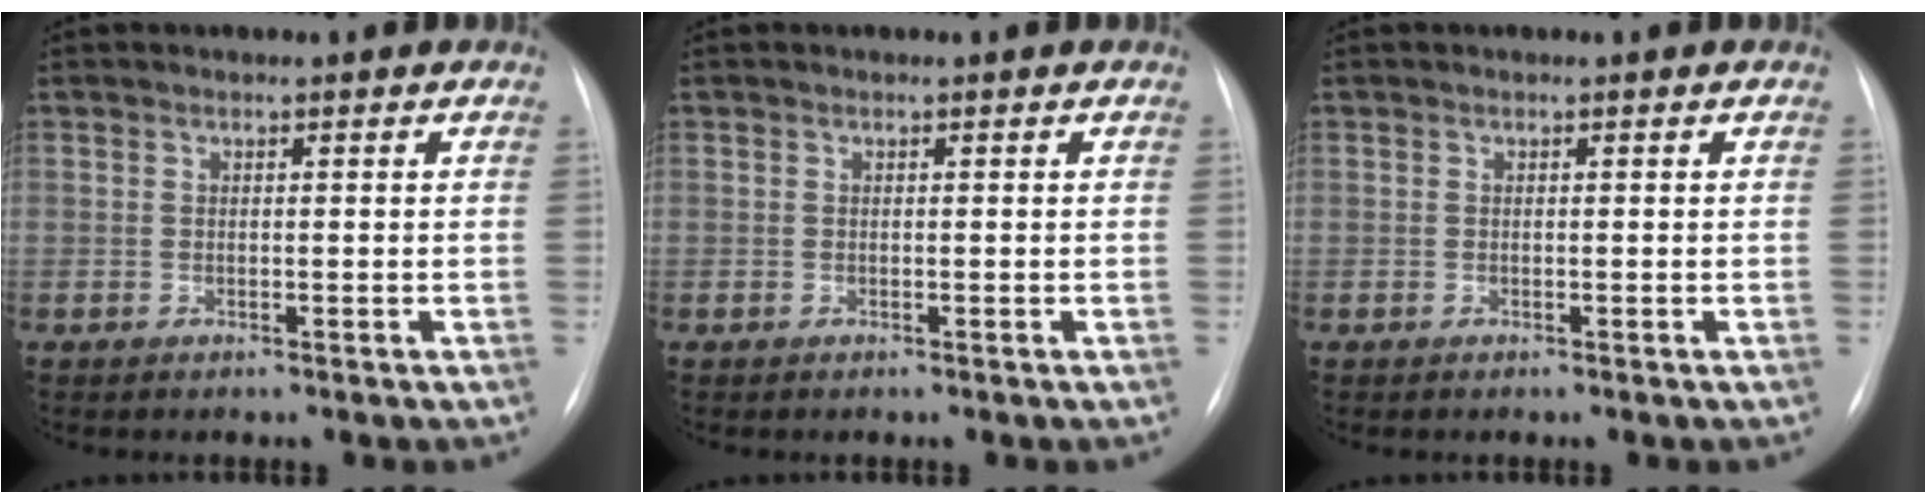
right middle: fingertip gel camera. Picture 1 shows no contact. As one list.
[{"total": 0.0}, {"total": 0.0}]